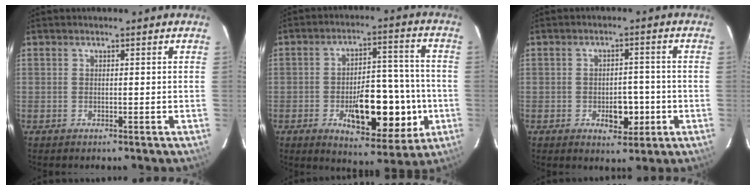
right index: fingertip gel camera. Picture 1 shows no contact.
{"total": 15.2, "force": [-4.2, 6.1, 13.3], "torque": [-0.189, 0.014, -0.052]}
{"total": 5.3, "force": [-1.7, 2.9, 4.1], "torque": [-0.052, 0.006, -0.017]}